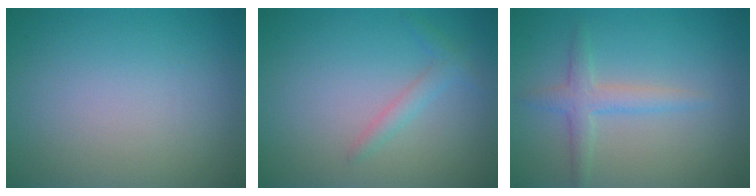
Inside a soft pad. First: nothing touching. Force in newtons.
{"total": 1.5, "press": 1.4, "slide": 0.1}
{"total": 2.4, "press": 2.4, "slide": 0.2}